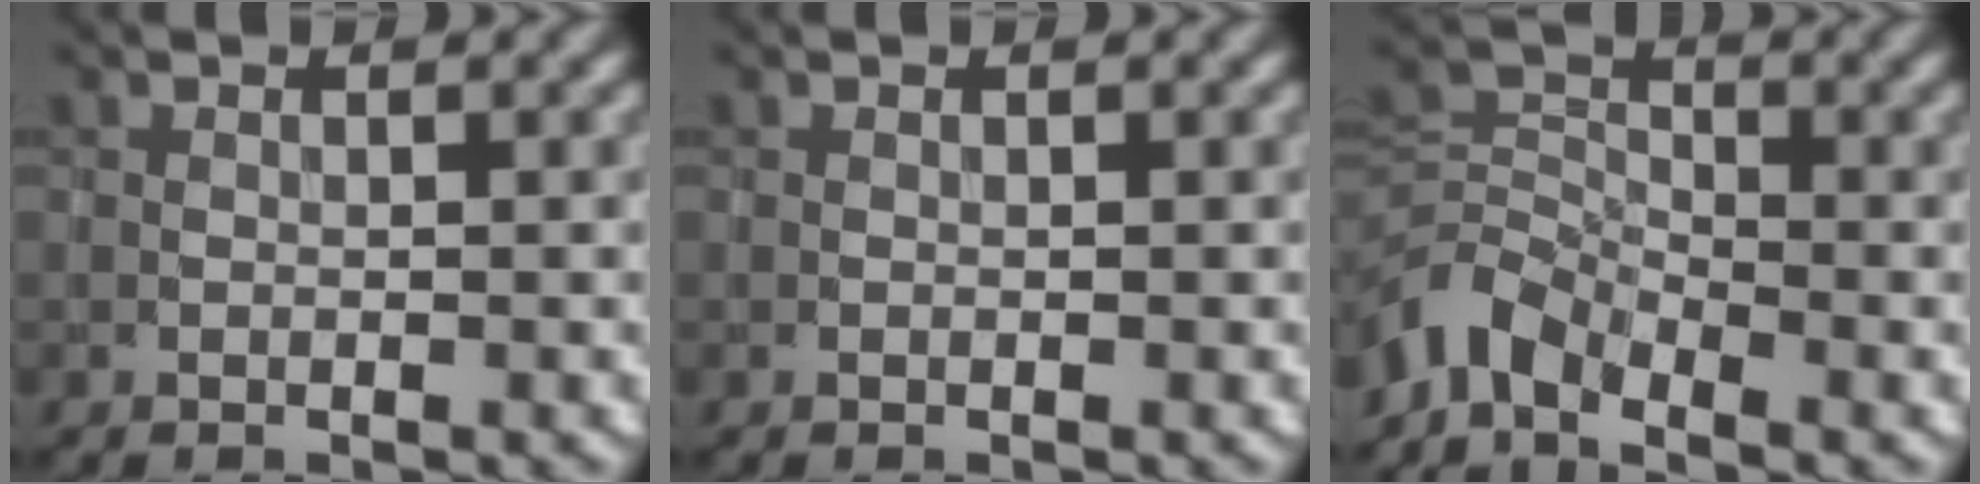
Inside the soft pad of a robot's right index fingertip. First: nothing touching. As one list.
[{"total": 0.0}, {"total": 4.3, "force": [-3.1, 2.3, 1.9], "torque": [-0.037, -0.003, -0.075]}]